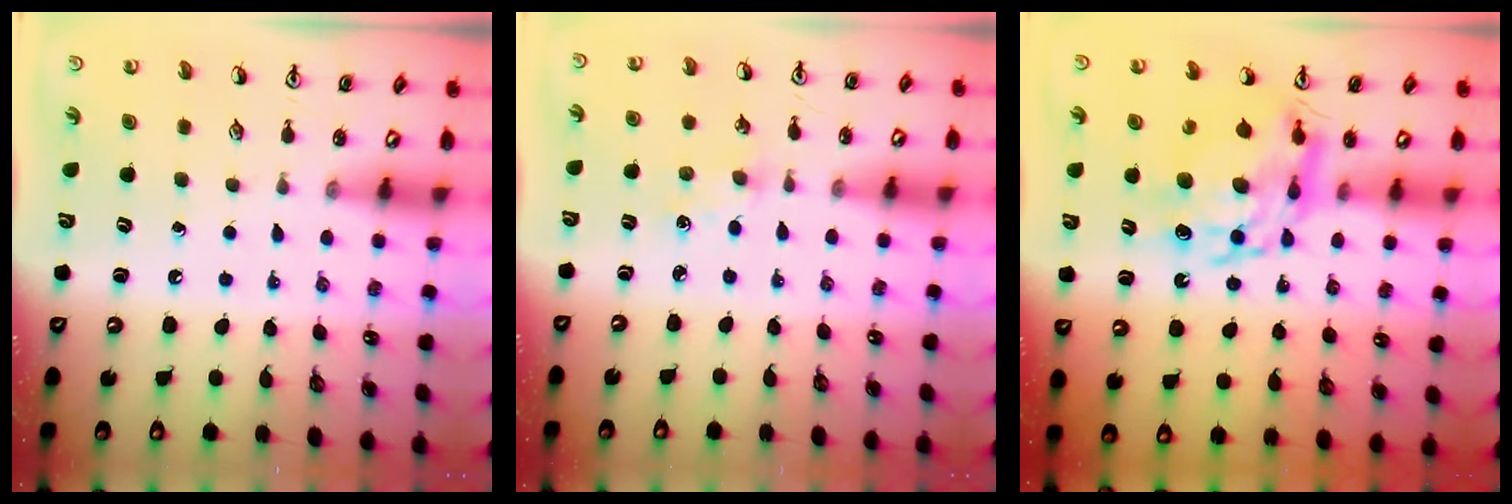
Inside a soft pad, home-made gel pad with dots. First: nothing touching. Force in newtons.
{"total": 2.8, "press": 2.8, "slide": 0.4}
{"total": 13.4, "press": 13.4, "slide": 1.0}